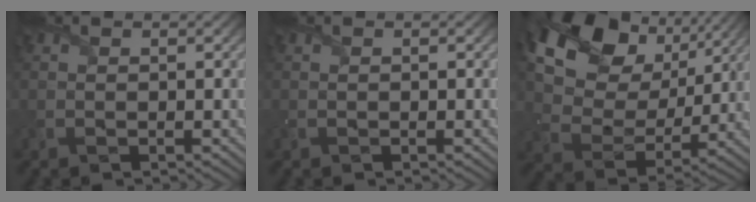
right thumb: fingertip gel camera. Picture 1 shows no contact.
{"total": 0.0}
{"total": 17.4, "force": [8.7, 11.4, 9.8], "torque": [-0.209, 0.034, 0.141]}